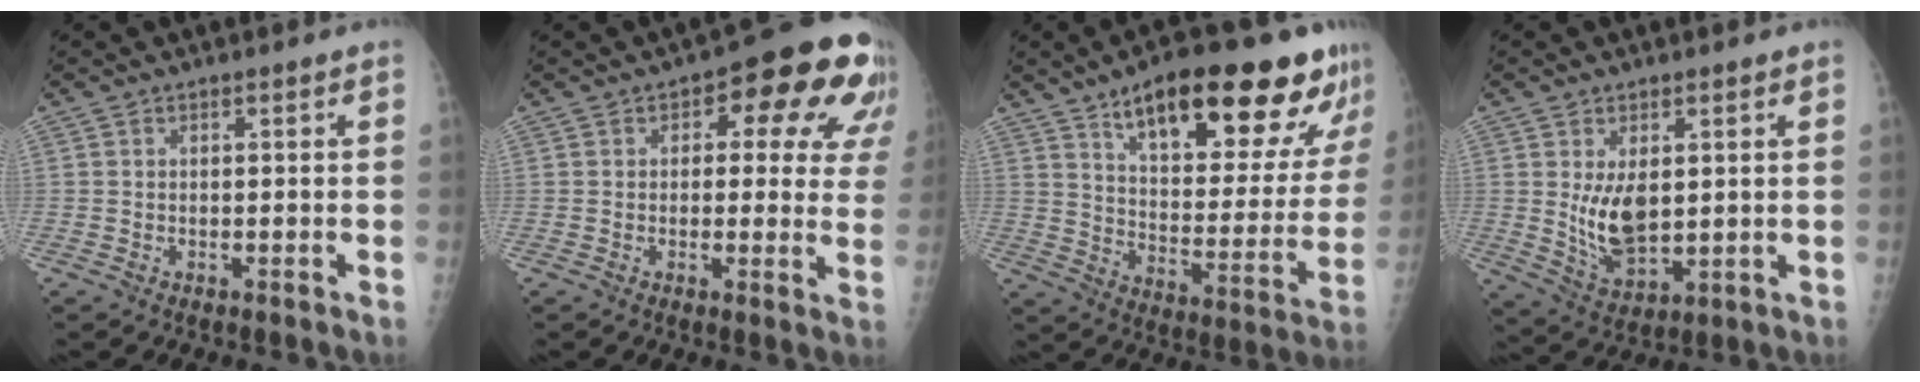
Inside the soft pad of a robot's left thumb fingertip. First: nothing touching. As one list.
[{"total": 15.2, "force": [6.5, 7.7, 11.4], "torque": [-0.072, -0.005, 0.063]}, {"total": 26.9, "force": [16.5, 8.9, 19.3], "torque": [-0.237, -0.048, 0.250]}, {"total": 8.6, "force": [1.3, 4.9, 7.0], "torque": [-0.110, -0.023, 0.040]}]